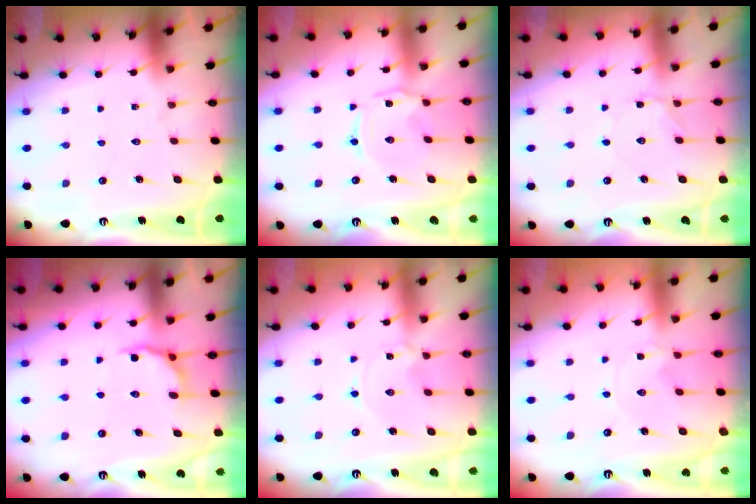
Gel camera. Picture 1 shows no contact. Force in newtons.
{"total": 1.5, "press": 1.5, "slide": 0.4}
{"total": 3.5, "press": 3.5, "slide": 0.3}
{"total": 4.8, "press": 4.1, "slide": 2.4}
{"total": 0.0}
{"total": 0.0}